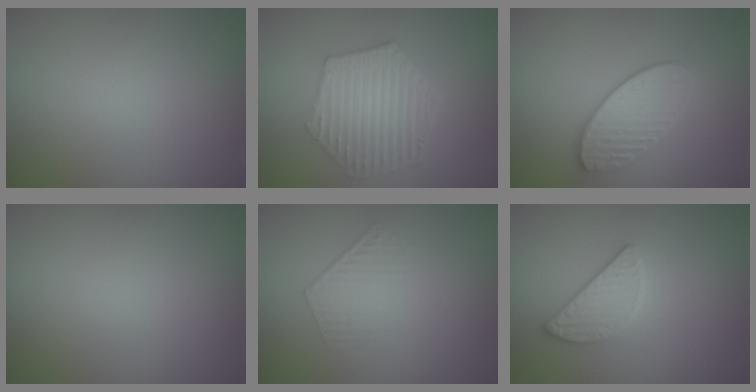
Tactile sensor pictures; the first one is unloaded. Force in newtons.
{"total": 6.4, "press": 4.8, "slide": 4.2}
{"total": 3.5, "press": 3.3, "slide": 1.3}
{"total": 0.0}
{"total": 1.3, "press": 0.6, "slide": 1.2}
{"total": 2.6, "press": 2.6, "slide": 0.4}